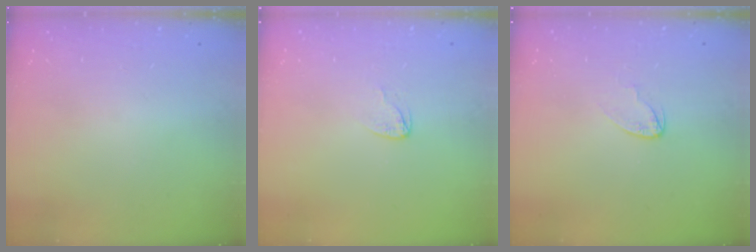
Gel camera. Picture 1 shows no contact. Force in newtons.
{"total": 2.7, "press": 2.7, "slide": 0.2}
{"total": 3.4, "press": 3.4, "slide": 0.3}